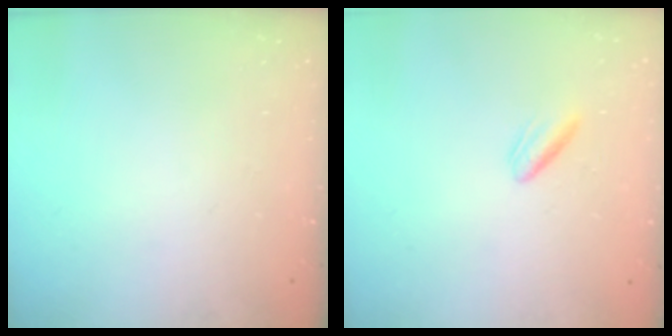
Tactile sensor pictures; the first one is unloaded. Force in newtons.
{"total": 2.1, "press": 1.8, "slide": 1.1}